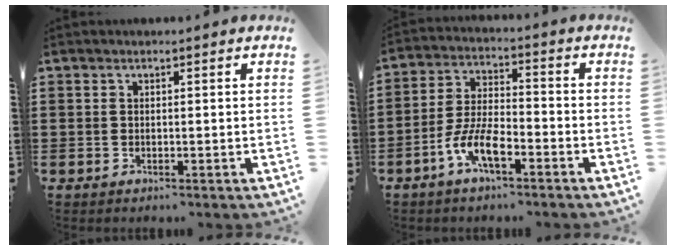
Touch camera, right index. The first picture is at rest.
{"total": 7.4, "force": [-4.3, 2.5, 5.5], "torque": [-0.130, -0.008, -0.085]}